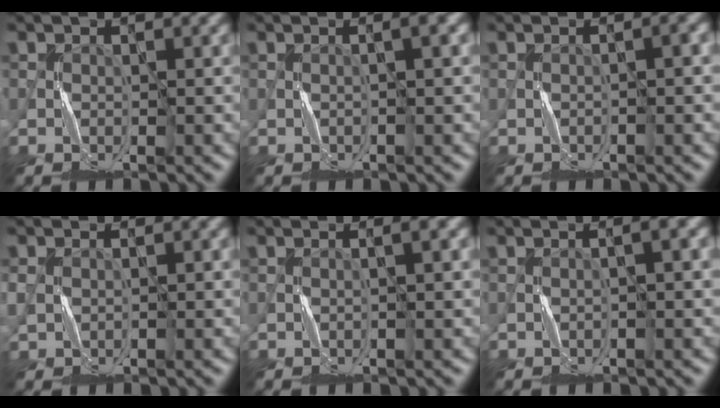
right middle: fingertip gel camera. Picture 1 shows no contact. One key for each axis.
{"total": 1.8, "fx": 0.6, "fy": 0.1, "fz": 1.6, "tx": -0.014, "ty": 0.005, "tz": -0.001}
{"total": 0.8, "fx": 0.0, "fy": -0.1, "fz": 0.8, "tx": -0.012, "ty": 0.004, "tz": -0.002}
{"total": 0.7, "fx": 0.2, "fy": 0.6, "fz": 0.1, "tx": -0.010, "ty": 0.001, "tz": 0.005}
{"total": 1.0, "fx": 0.5, "fy": -0.2, "fz": 0.9, "tx": -0.011, "ty": 0.002, "tz": 0.003}
{"total": 1.7, "fx": 0.6, "fy": 0.1, "fz": 1.6, "tx": -0.016, "ty": 0.001, "tz": 0.000}